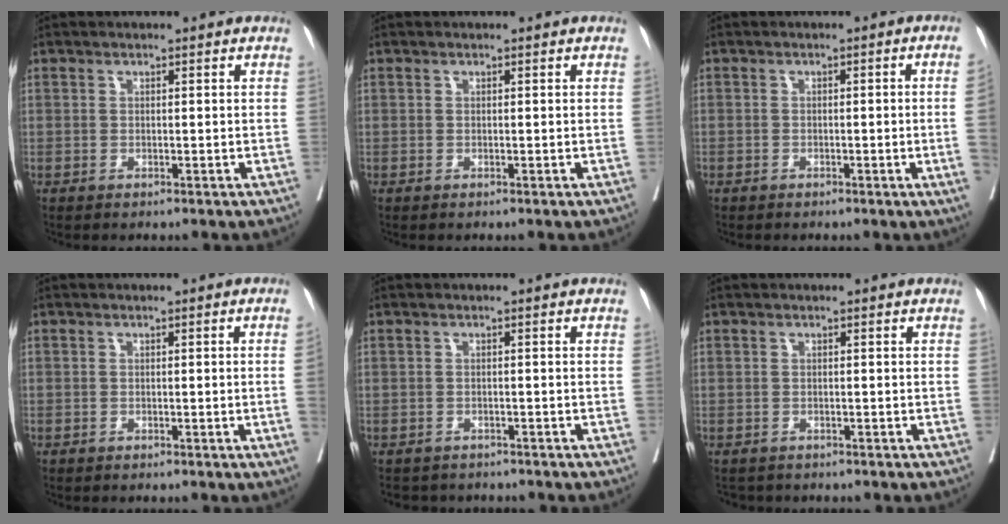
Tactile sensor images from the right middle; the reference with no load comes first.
{"total": 0.0}
{"total": 2.8, "force": [-0.7, -0.5, 2.7], "torque": [-0.034, 0.001, -0.009]}
{"total": 1.1, "force": [-0.3, -0.2, 1.0], "torque": [-0.015, 0.001, -0.004]}
{"total": 3.9, "force": [-3.5, 1.5, 0.2], "torque": [-0.001, -0.001, -0.048]}
{"total": 2.4, "force": [-2.2, 1.1, 0.1], "torque": [-0.006, -0.003, -0.033]}